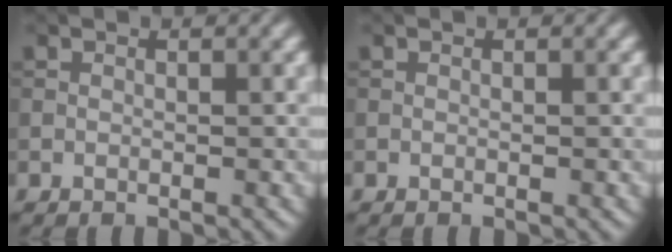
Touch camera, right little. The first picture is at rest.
{"total": 0.0}